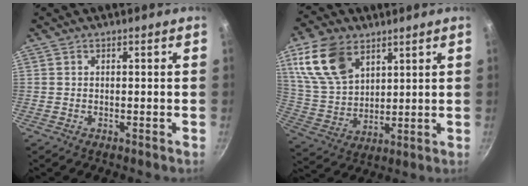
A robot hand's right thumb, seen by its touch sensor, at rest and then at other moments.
{"total": 14.6, "force": [7.3, 9.1, 8.8], "torque": [-0.151, -0.023, 0.155]}